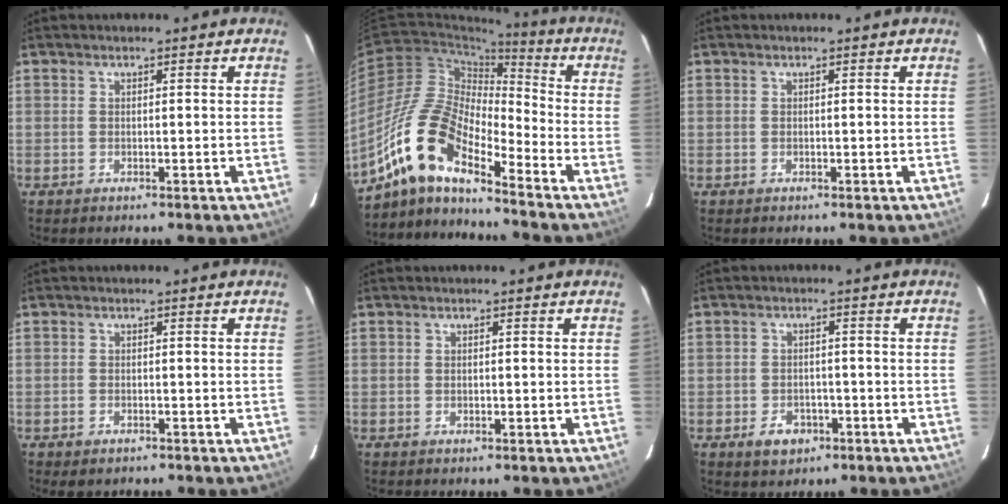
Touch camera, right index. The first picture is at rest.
{"total": 14.8, "force": [-10.8, 4.5, 9.1], "torque": [-0.166, 0.007, -0.222]}
{"total": 0.0}
{"total": 1.7, "force": [-1.1, 1.1, 0.7], "torque": [-0.014, -0.003, -0.015]}
{"total": 0.5, "force": [-0.1, 0.5, 0.2], "torque": [-0.001, 0.001, -0.001]}
{"total": 4.8, "force": [-2.5, 3.5, 2.0], "torque": [-0.047, 0.008, -0.029]}